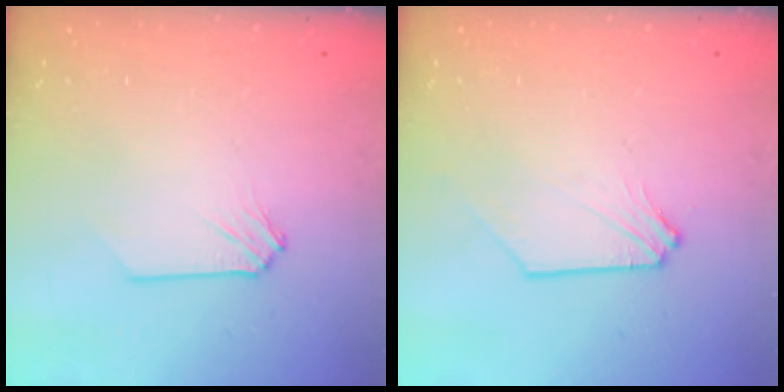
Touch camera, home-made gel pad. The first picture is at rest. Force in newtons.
{"total": 1.4, "press": 1.4, "slide": 0.2}